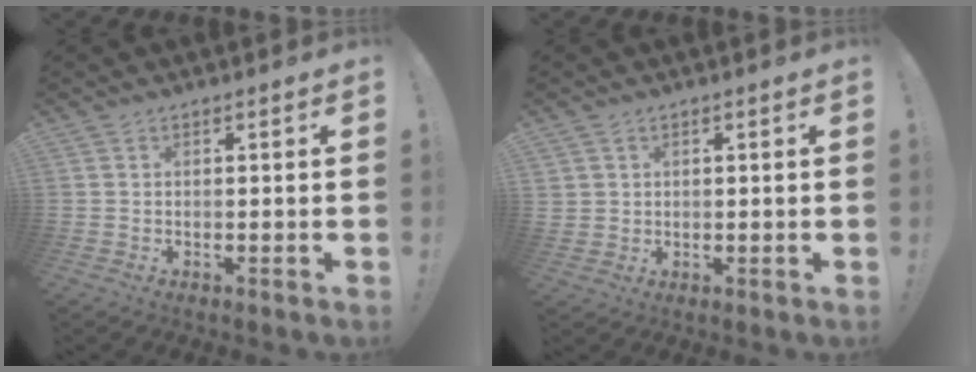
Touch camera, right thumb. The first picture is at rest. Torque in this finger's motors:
{"motor_torque": [0.14, -0.02, 0.05, -0.10, 0.00]}